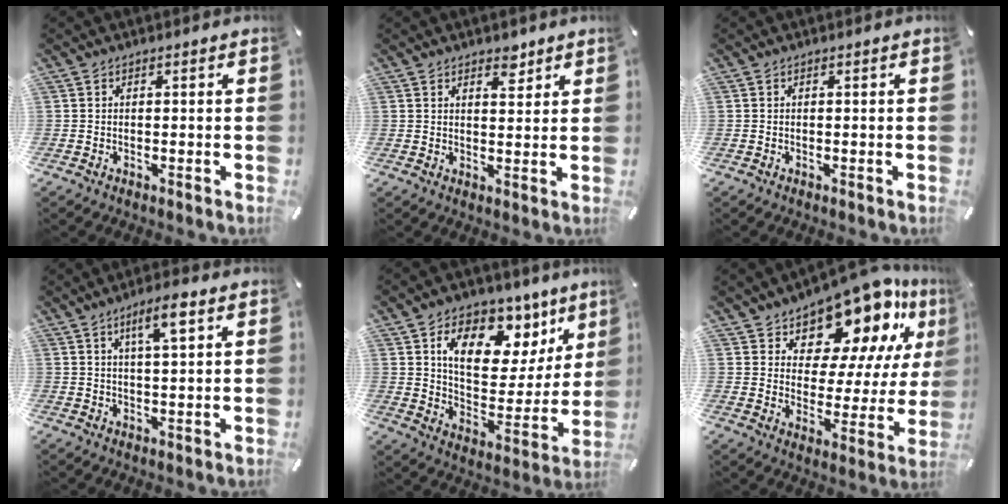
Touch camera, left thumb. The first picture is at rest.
{"total": 4.0, "force": [3.0, 2.1, 1.6], "torque": [0.003, -0.022, 0.047]}
{"total": 0.0}
{"total": 6.8, "force": [3.2, 1.4, 5.9], "torque": [-0.105, -0.001, 0.050]}
{"total": 16.3, "force": [9.3, 10.0, 8.9], "torque": [-0.141, -0.058, 0.161]}
{"total": 15.3, "force": [12.5, 7.1, 5.3], "torque": [-0.087, -0.117, 0.213]}